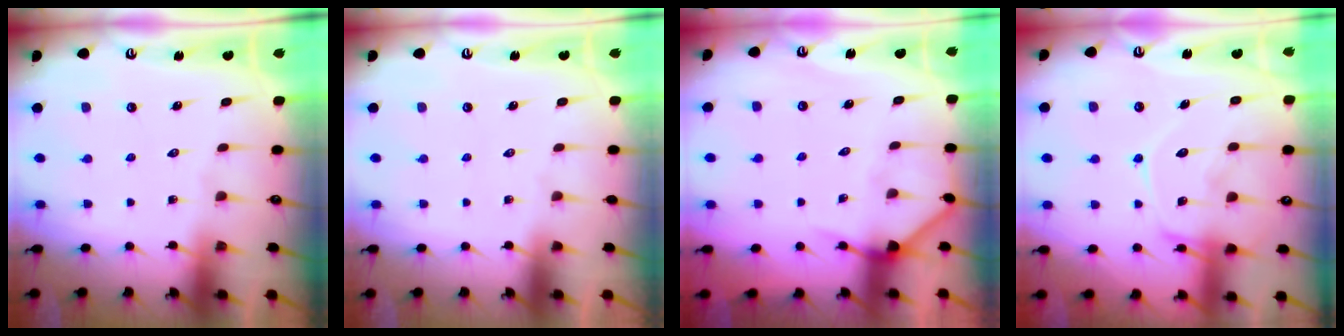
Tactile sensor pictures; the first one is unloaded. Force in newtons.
{"total": 0.0}
{"total": 5.4, "press": 5.4, "slide": 0.5}
{"total": 13.7, "press": 13.7, "slide": 1.2}